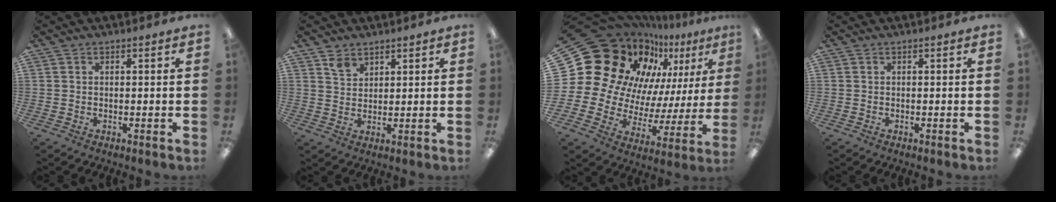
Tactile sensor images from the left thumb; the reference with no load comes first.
{"total": 3.7, "force": [2.8, 2.3, 0.9], "torque": [-0.006, -0.016, 0.053]}
{"total": 22.8, "force": [14.3, 15.3, 9.0], "torque": [-0.157, -0.132, 0.294]}
{"total": 0.0}